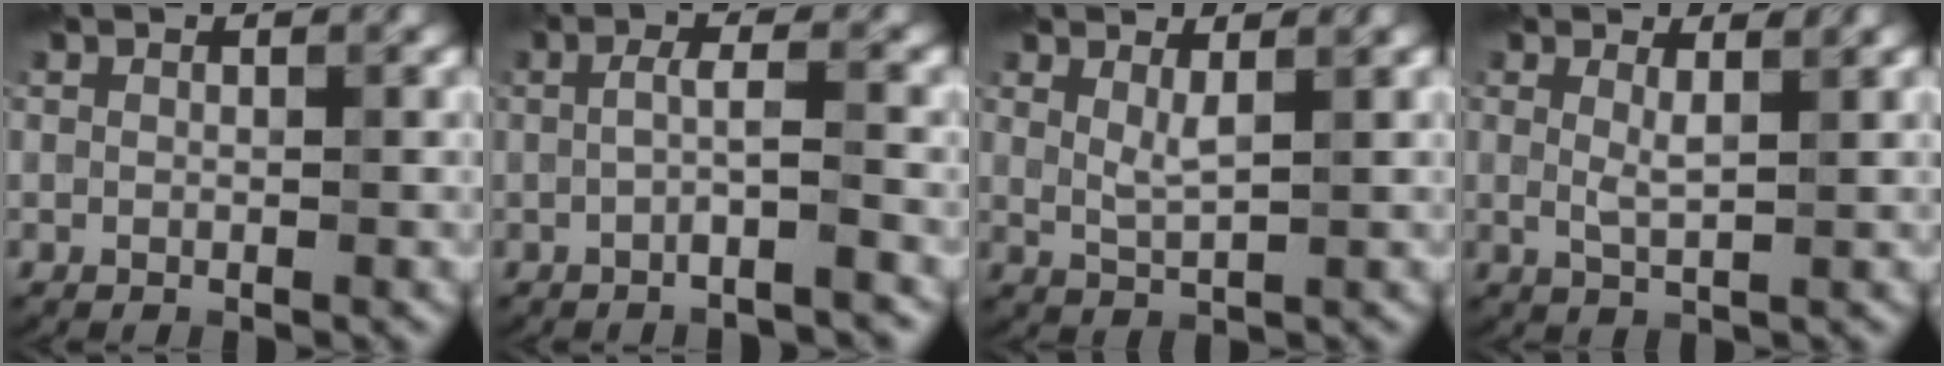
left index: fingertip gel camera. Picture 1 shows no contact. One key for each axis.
{"total": 2.8, "fx": -0.9, "fy": 0.2, "fz": 2.7, "tx": -0.036, "ty": 0.015, "tz": -0.031}
{"total": 1.8, "fx": 1.4, "fy": 0.3, "fz": 1.0, "tx": -0.020, "ty": 0.003, "tz": 0.023}
{"total": 1.7, "fx": 1.3, "fy": 0.3, "fz": 1.1, "tx": -0.023, "ty": 0.003, "tz": 0.017}